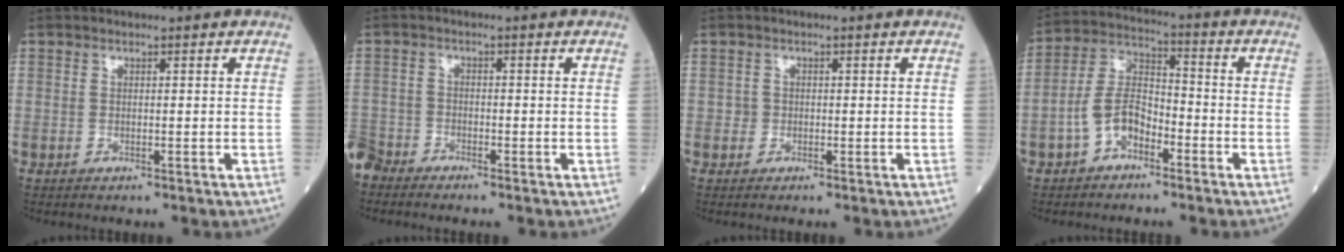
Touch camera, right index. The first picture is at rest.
{"total": 4.5, "force": [-4.3, 1.3, -0.1], "torque": [0.003, -0.010, -0.090]}
{"total": 0.6, "force": [-0.3, 0.5, 0.0], "torque": [-0.004, 0.003, -0.006]}
{"total": 7.6, "force": [-3.7, 4.1, 5.1], "torque": [-0.114, 0.020, -0.075]}